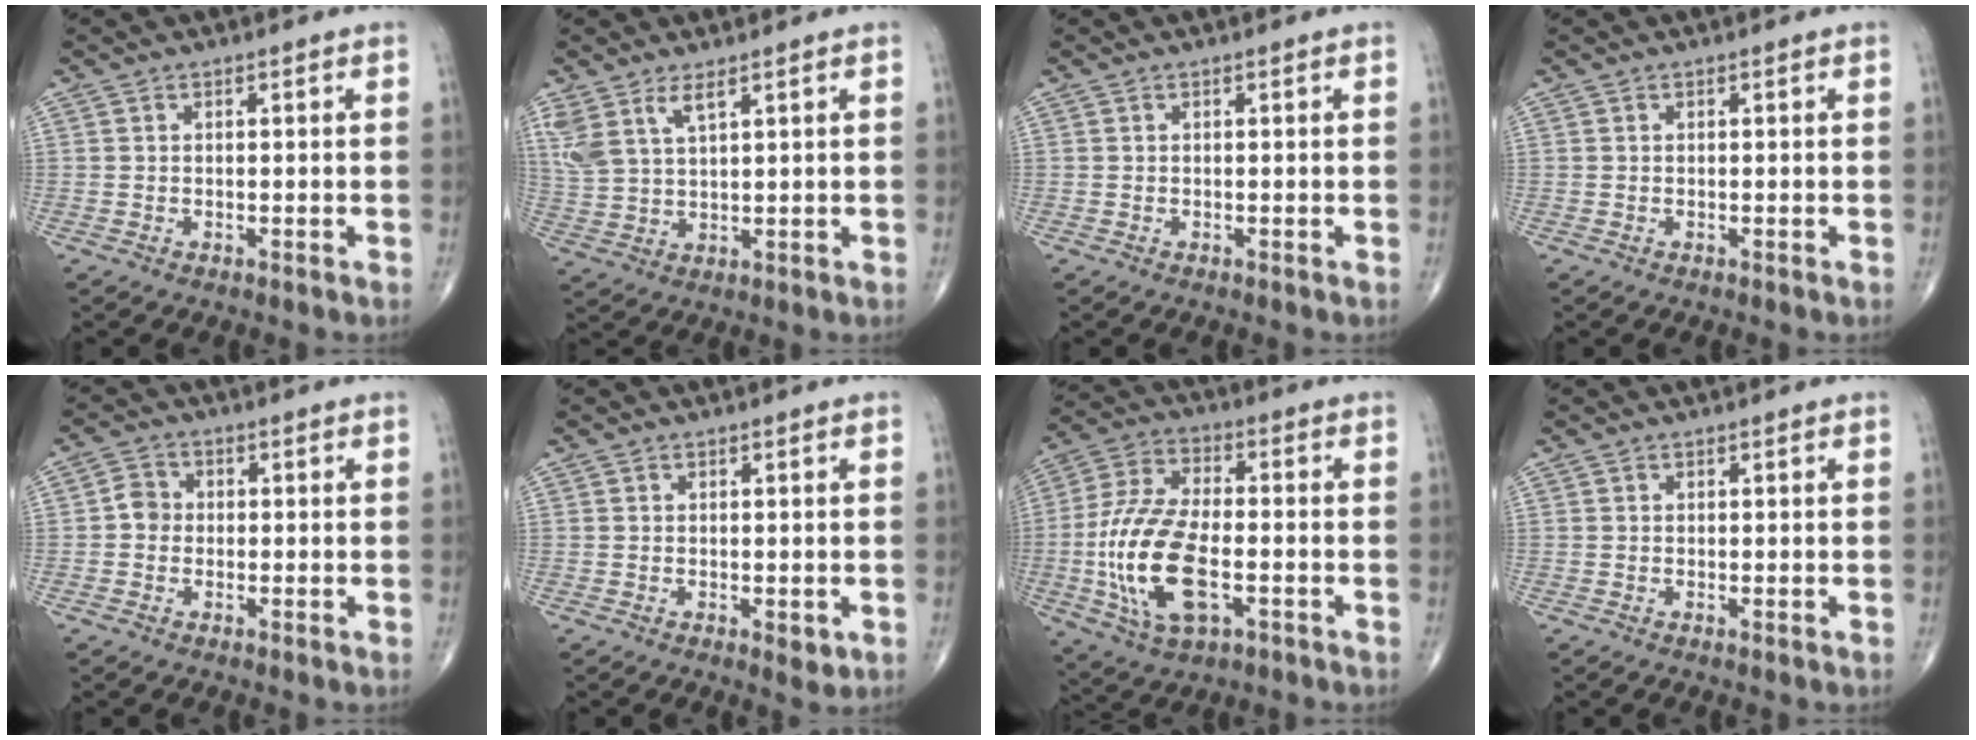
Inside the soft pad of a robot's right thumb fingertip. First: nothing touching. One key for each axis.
{"total": 6.7, "fx": 4.0, "fy": 2.4, "fz": 4.7, "tx": -0.107, "ty": -0.012, "tz": 0.091}
{"total": 0.0}
{"total": 0.0}
{"total": 3.2, "fx": -0.3, "fy": 2.9, "fz": 1.4, "tx": -0.009, "ty": 0.007, "tz": -0.014}
{"total": 2.2, "fx": -0.4, "fy": 1.1, "fz": 1.8, "tx": -0.019, "ty": -0.005, "tz": -0.003}
{"total": 17.8, "fx": -3.9, "fy": 8.7, "fz": 15.0, "tx": -0.312, "ty": 0.014, "tz": -0.067}
{"total": 0.0}